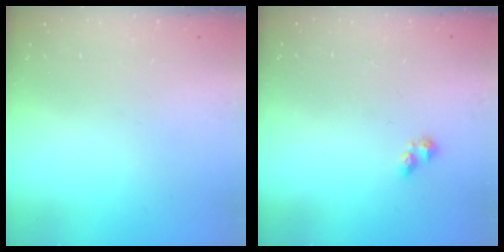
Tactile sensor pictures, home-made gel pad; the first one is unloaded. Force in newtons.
{"total": 2.7, "press": 2.7, "slide": 0.4}